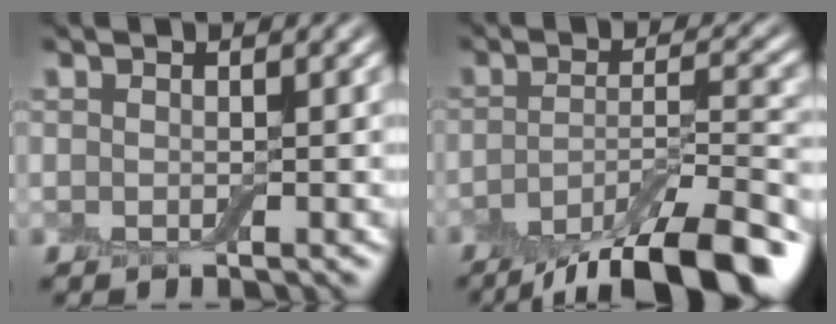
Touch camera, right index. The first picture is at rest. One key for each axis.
{"total": 10.8, "fx": -7.3, "fy": 3.2, "fz": 7.2, "tx": -0.109, "ty": -0.004, "tz": -0.119}